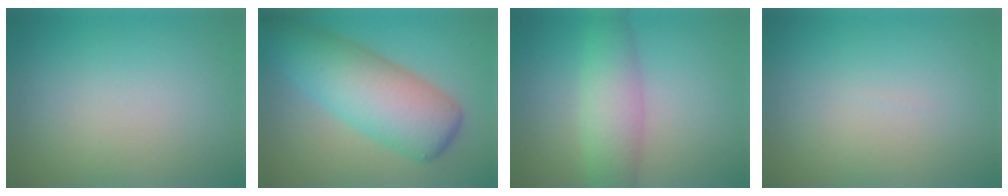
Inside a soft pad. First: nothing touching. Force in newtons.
{"total": 8.9, "press": 8.9, "slide": 0.2}
{"total": 4.5, "press": 4.5, "slide": 0.1}
{"total": 0.0}